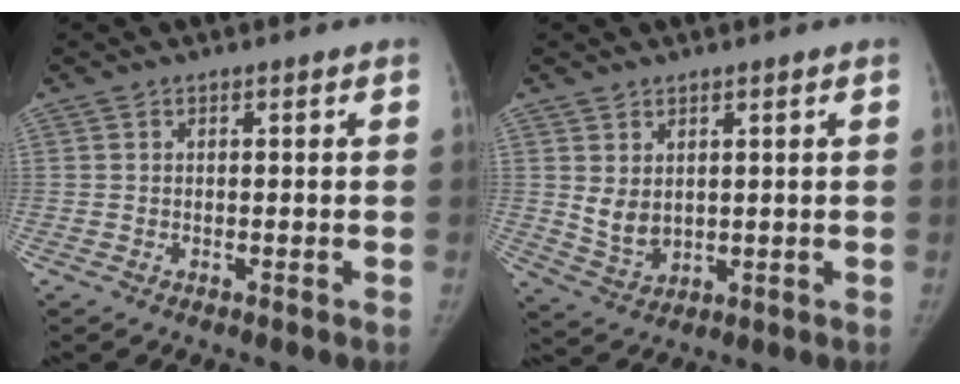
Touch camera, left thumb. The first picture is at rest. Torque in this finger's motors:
{"motor_torque": [0.49, 0.53, 0.79, -0.67, 0.11]}